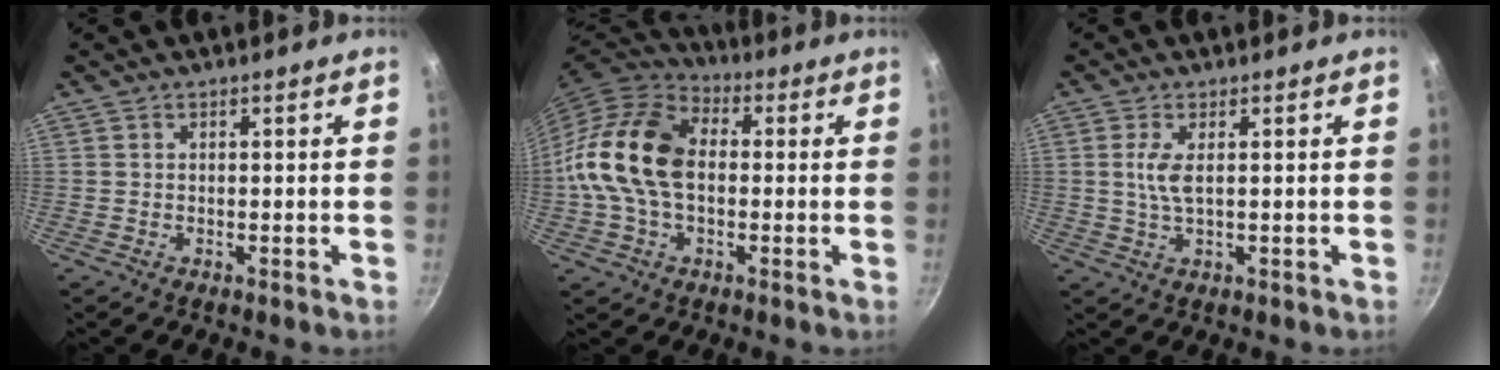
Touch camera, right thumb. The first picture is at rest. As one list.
[{"total": 17.5, "force": [-0.1, 11.8, 12.9], "torque": [-0.230, 0.032, -0.020]}, {"total": 3.8, "force": [0.6, 1.2, 3.5], "torque": [-0.081, -0.001, 0.013]}]